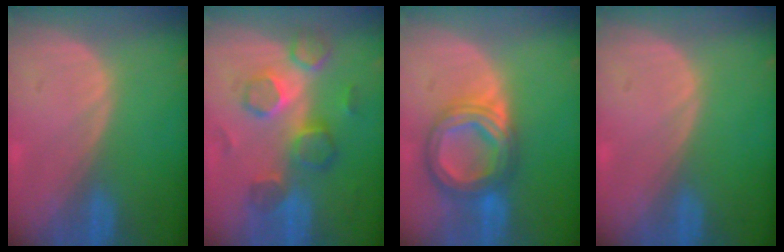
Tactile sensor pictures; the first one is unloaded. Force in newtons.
{"total": 8.3, "press": 8.1, "slide": 1.8}
{"total": 8.7, "press": 8.6, "slide": 0.8}
{"total": 0.0}